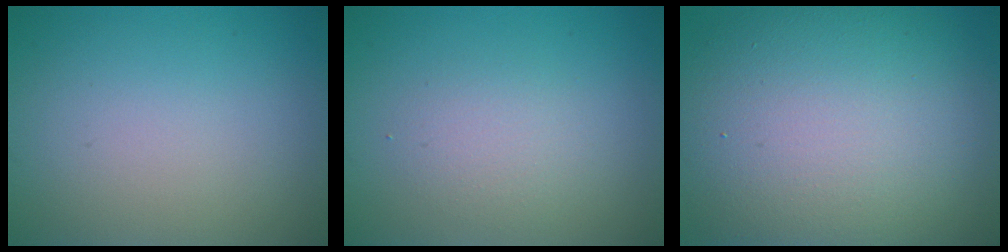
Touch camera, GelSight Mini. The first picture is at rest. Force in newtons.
{"total": 2.0, "press": 2.0, "slide": 0.1}
{"total": 15.0, "press": 14.9, "slide": 1.3}